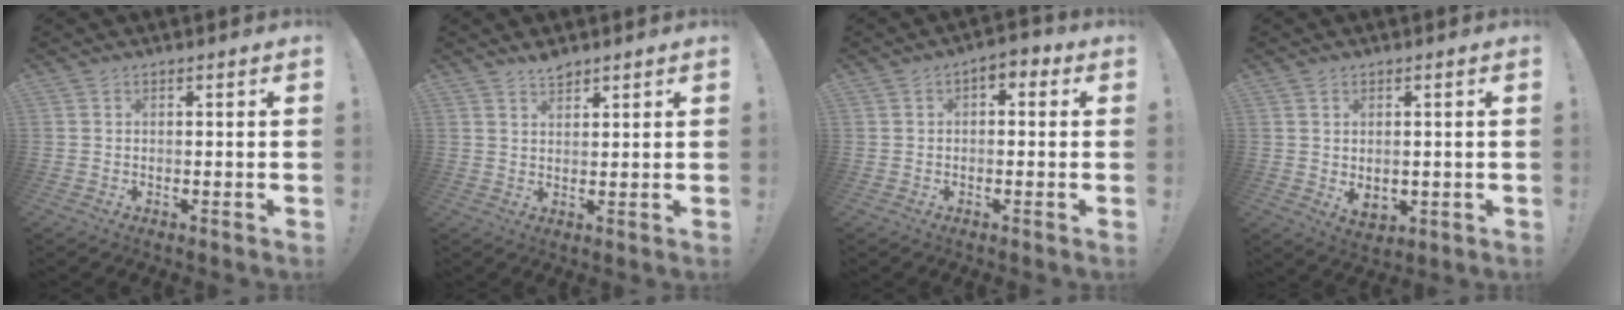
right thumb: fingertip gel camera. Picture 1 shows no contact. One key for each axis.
{"total": 3.1, "fx": 2.8, "fy": 1.1, "fz": 0.8, "tx": -0.005, "ty": -0.020, "tz": 0.049}
{"total": 3.1, "fx": -0.3, "fy": 2.0, "fz": 2.3, "tx": -0.031, "ty": 0.007, "tz": -0.009}
{"total": 3.6, "fx": 1.0, "fy": 2.8, "fz": 2.0, "tx": -0.023, "ty": -0.007, "tz": 0.020}